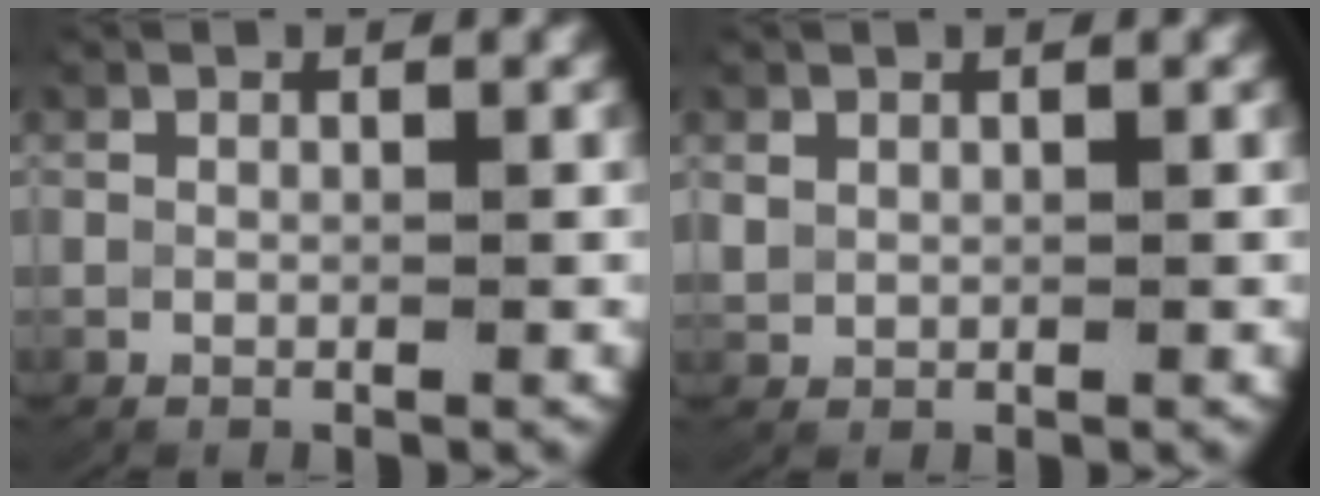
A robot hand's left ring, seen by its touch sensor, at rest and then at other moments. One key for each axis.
{"total": 0.9, "fx": 0.2, "fy": 0.8, "fz": 0.4, "tx": -0.015, "ty": 0.001, "tz": 0.012}